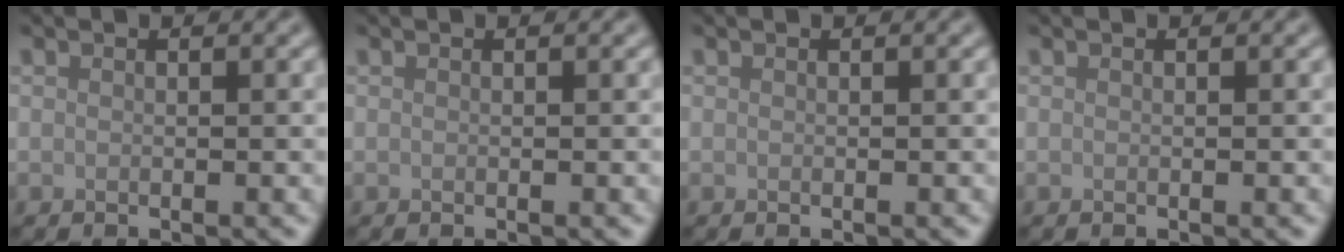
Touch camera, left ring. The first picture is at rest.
{"total": 0.0}
{"total": 0.0}
{"total": 0.0}